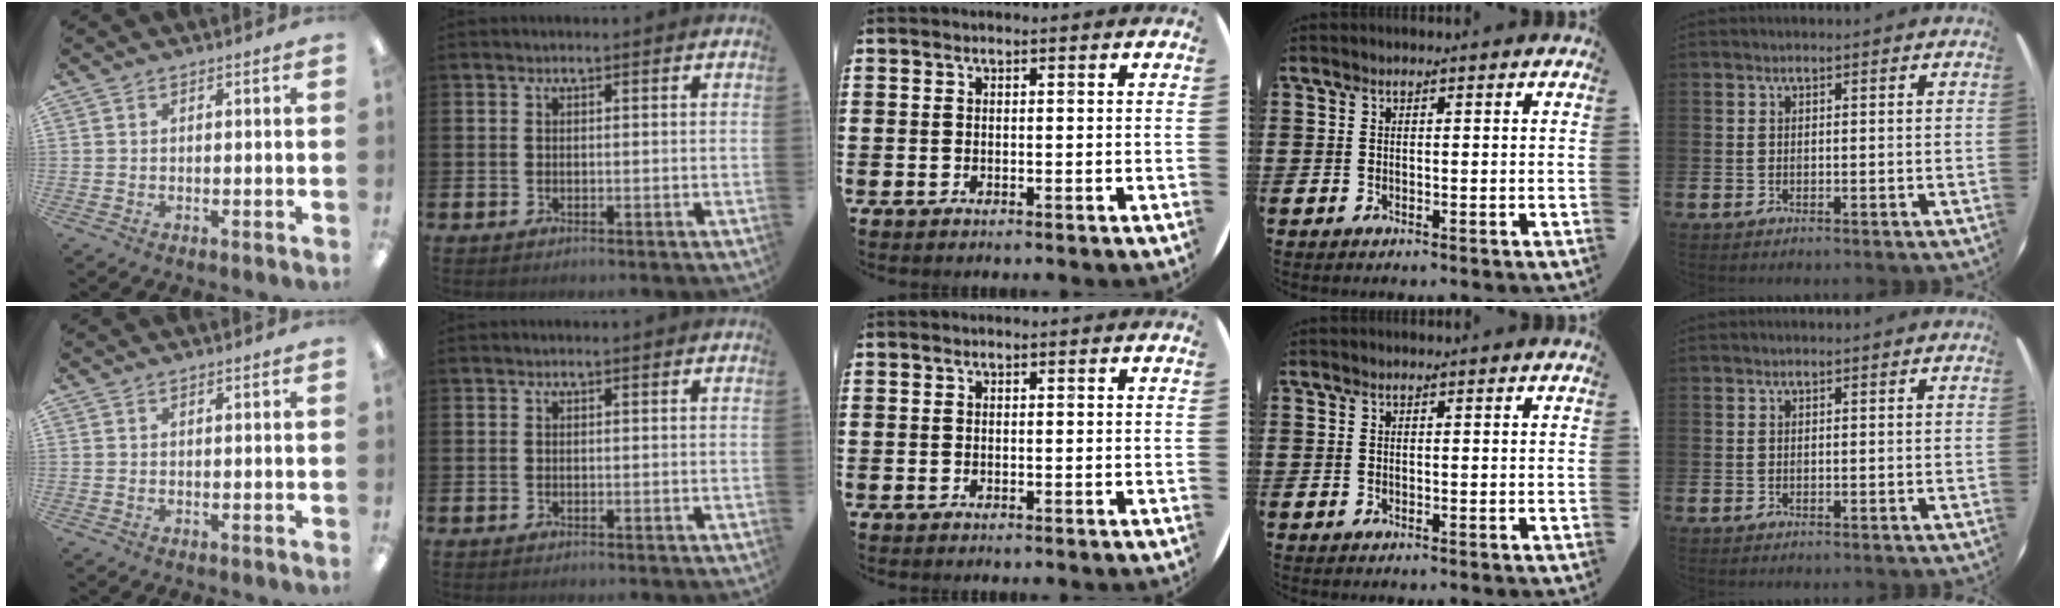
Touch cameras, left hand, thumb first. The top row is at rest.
{}